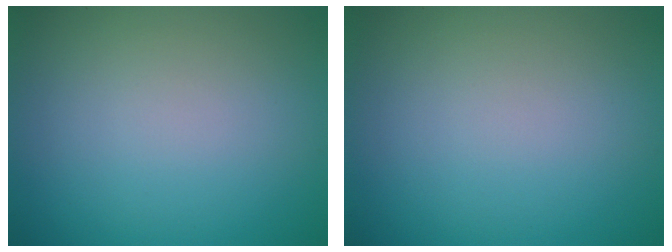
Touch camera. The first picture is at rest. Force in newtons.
{"total": 0.0}